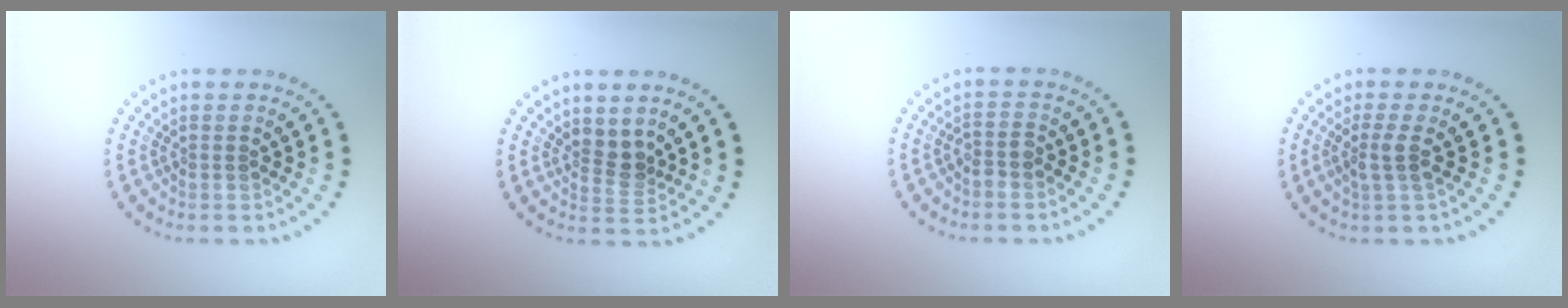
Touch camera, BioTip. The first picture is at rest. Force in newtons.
{"total": 2.2, "press": 1.7, "slide": 1.5}
{"total": 1.4, "press": 1.2, "slide": 0.7}
{"total": 1.7, "press": 1.4, "slide": 1.0}